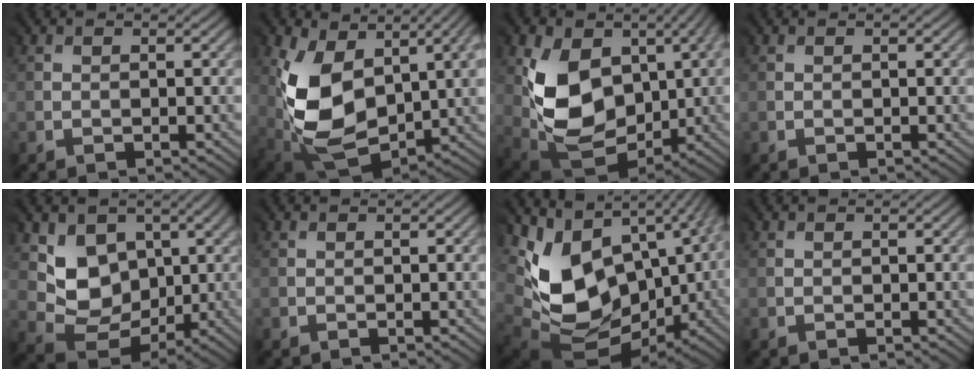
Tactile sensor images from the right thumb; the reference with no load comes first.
{"total": 11.0, "force": [1.0, 6.7, 8.6], "torque": [-0.205, -0.020, 0.029]}
{"total": 10.6, "force": [1.6, 7.8, 7.0], "torque": [-0.164, -0.013, 0.036]}
{"total": 0.0}
{"total": 8.7, "force": [2.1, 7.3, 4.3], "torque": [-0.104, -0.022, 0.040]}
{"total": 0.0}
{"total": 12.7, "force": [1.0, 9.1, 8.7], "torque": [-0.191, -0.035, 0.038]}
{"total": 0.0}